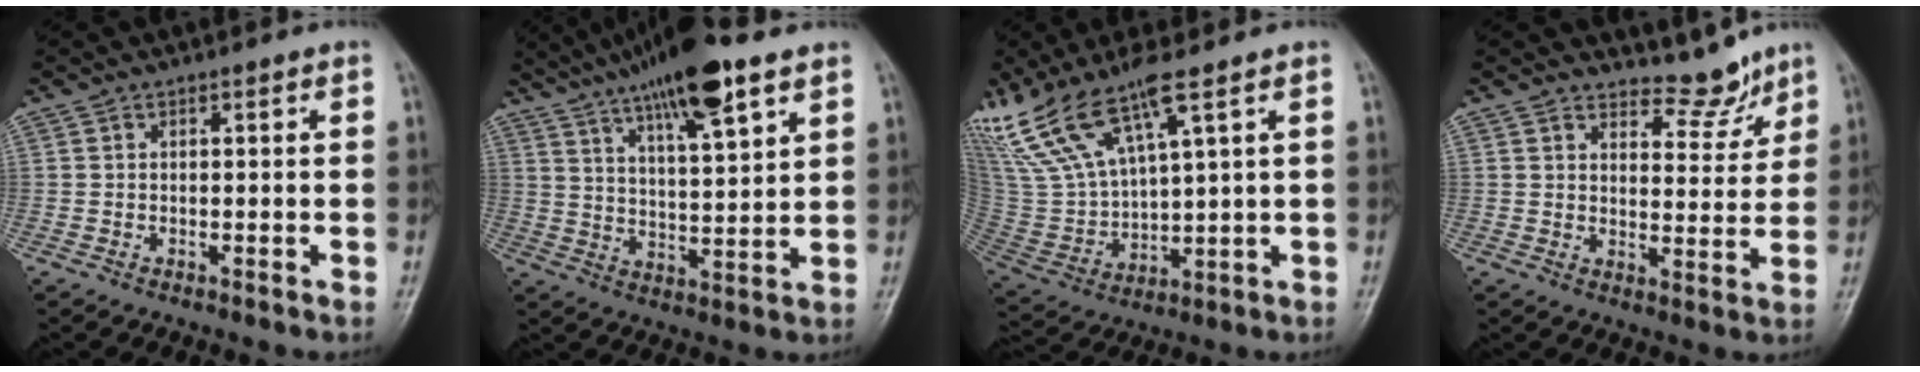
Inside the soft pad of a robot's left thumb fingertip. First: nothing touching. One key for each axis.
{"total": 16.6, "fx": 10.7, "fy": 3.5, "fz": 12.3, "tx": -0.194, "ty": -0.034, "tz": 0.182}
{"total": 14.5, "fx": 9.7, "fy": 3.3, "fz": 10.2, "tx": -0.224, "ty": -0.035, "tz": 0.212}
{"total": 6.0, "fx": 5.5, "fy": 2.2, "fz": 1.1, "tx": 0.009, "ty": -0.051, "tz": 0.086}